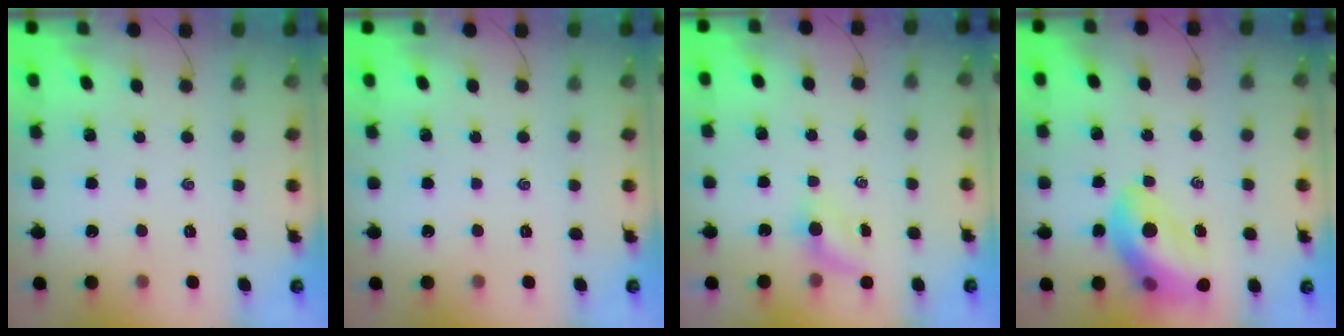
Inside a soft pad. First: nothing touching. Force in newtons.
{"total": 0.0}
{"total": 3.0, "press": 2.8, "slide": 1.0}
{"total": 14.7, "press": 14.2, "slide": 3.7}